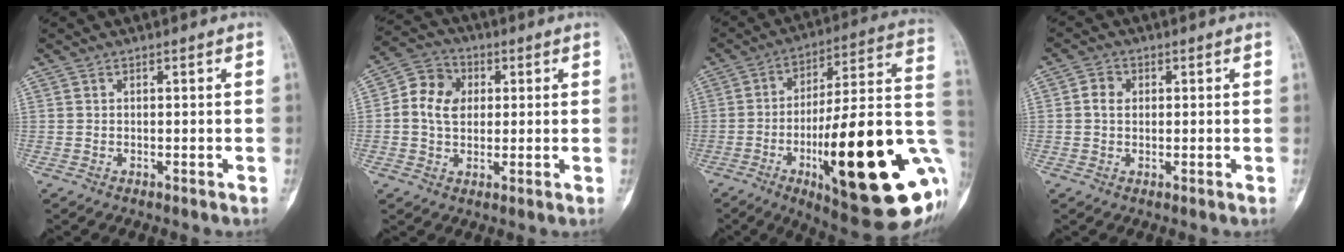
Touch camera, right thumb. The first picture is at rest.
{"total": 8.8, "force": [1.0, 7.1, 5.2], "torque": [-0.076, 0.013, 0.008]}
{"total": 32.4, "force": [-8.2, 8.2, 30.2], "torque": [-0.384, 0.004, -0.114]}
{"total": 3.0, "force": [0.3, 2.5, 1.6], "torque": [-0.021, 0.004, 0.002]}